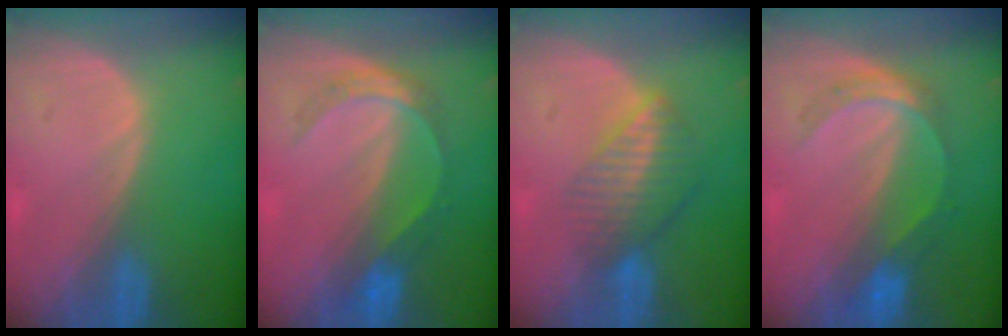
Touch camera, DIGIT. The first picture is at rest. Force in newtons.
{"total": 5.4, "press": 5.1, "slide": 1.7}
{"total": 6.7, "press": 5.8, "slide": 3.4}
{"total": 5.6, "press": 5.0, "slide": 2.5}